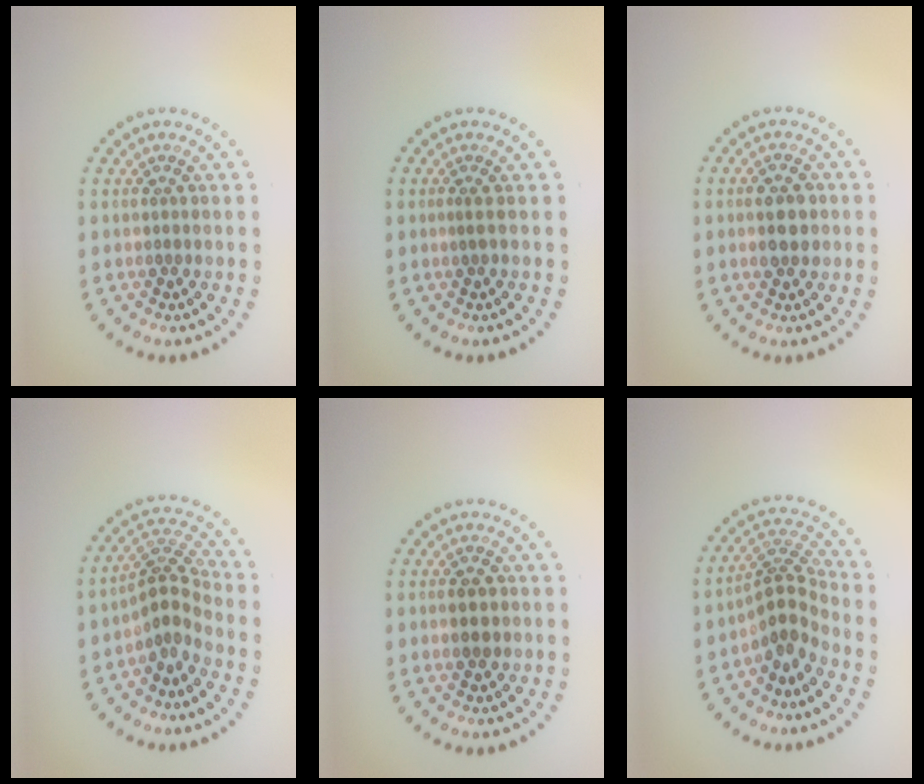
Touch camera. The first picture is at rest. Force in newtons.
{"total": 0.6, "press": 0.2, "slide": 0.5}
{"total": 2.8, "press": 2.8, "slide": 0.2}
{"total": 3.0, "press": 2.2, "slide": 2.0}
{"total": 1.8, "press": 1.8, "slide": 0.1}
{"total": 3.3, "press": 2.3, "slide": 2.4}